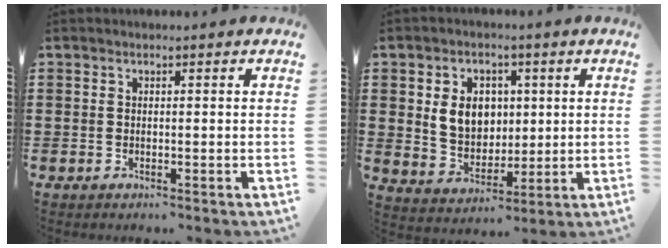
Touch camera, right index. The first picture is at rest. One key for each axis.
{"total": 7.2, "fx": 1.4, "fy": 5.9, "fz": 3.8, "tx": -0.079, "ty": 0.013, "tz": 0.023}